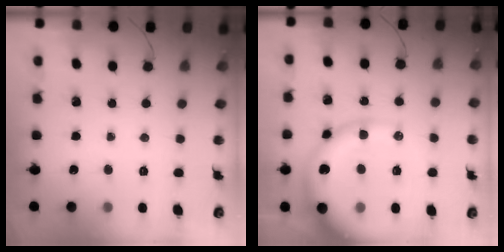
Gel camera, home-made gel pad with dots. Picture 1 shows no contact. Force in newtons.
{"total": 20.2, "press": 19.7, "slide": 4.6}